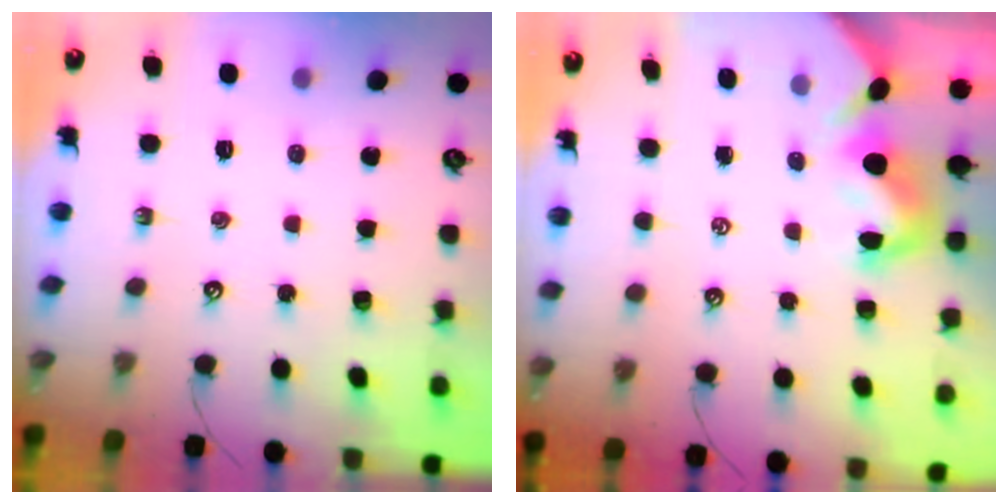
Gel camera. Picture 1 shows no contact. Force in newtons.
{"total": 1.9, "press": 1.6, "slide": 1.0}